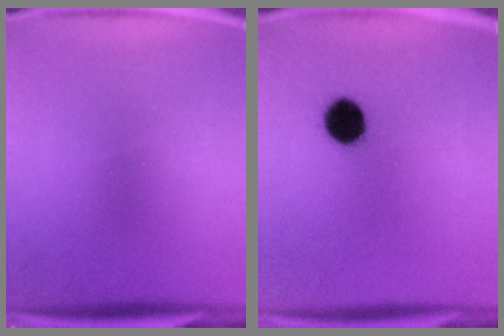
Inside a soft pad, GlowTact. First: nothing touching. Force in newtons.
{"total": 7.0}